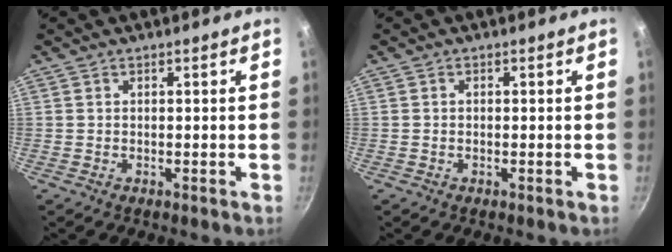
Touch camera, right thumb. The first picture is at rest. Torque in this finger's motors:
{"motor_torque": [-0.47, 0.35, -0.18, 0.07, -0.03]}